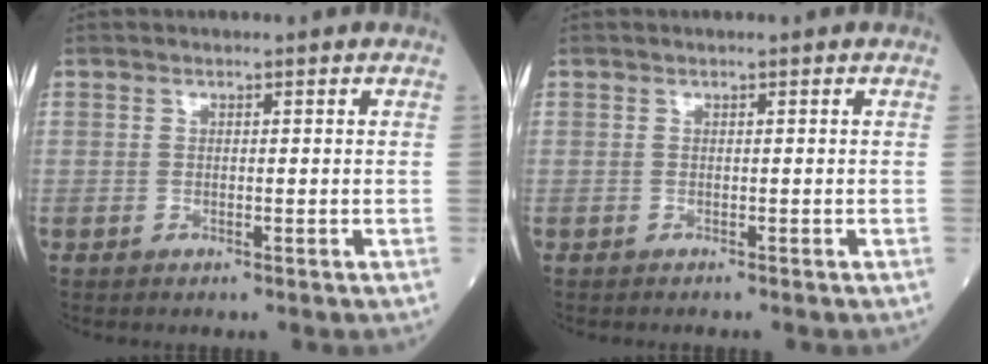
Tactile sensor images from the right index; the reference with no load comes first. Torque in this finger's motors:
{"motor_torque": [0.21, -0.12, 0.12, 0.03]}